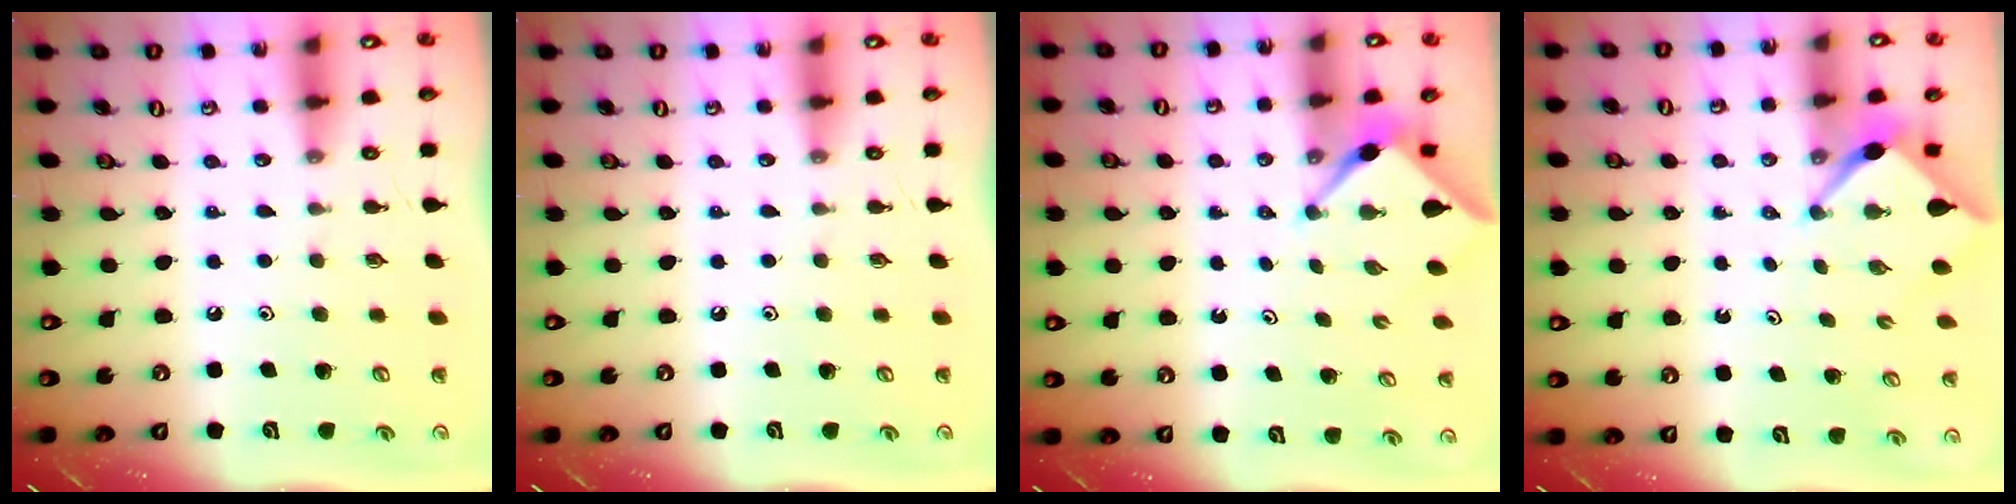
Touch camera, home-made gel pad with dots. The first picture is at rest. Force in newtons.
{"total": 0.0}
{"total": 3.2, "press": 3.2, "slide": 0.3}
{"total": 2.6, "press": 2.6, "slide": 0.3}